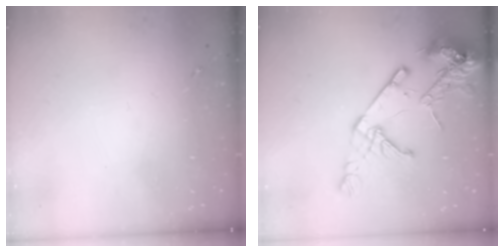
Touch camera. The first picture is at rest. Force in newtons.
{"total": 19.4, "press": 19.2, "slide": 2.7}